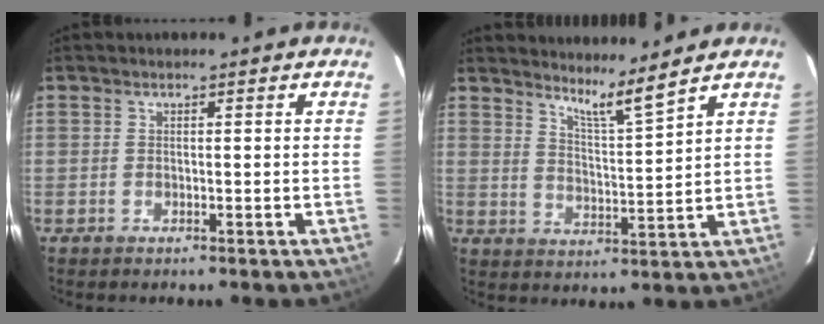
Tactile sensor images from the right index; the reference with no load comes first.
{"total": 6.2, "force": [5.4, -1.3, 2.8], "torque": [-0.049, -0.025, 0.093]}